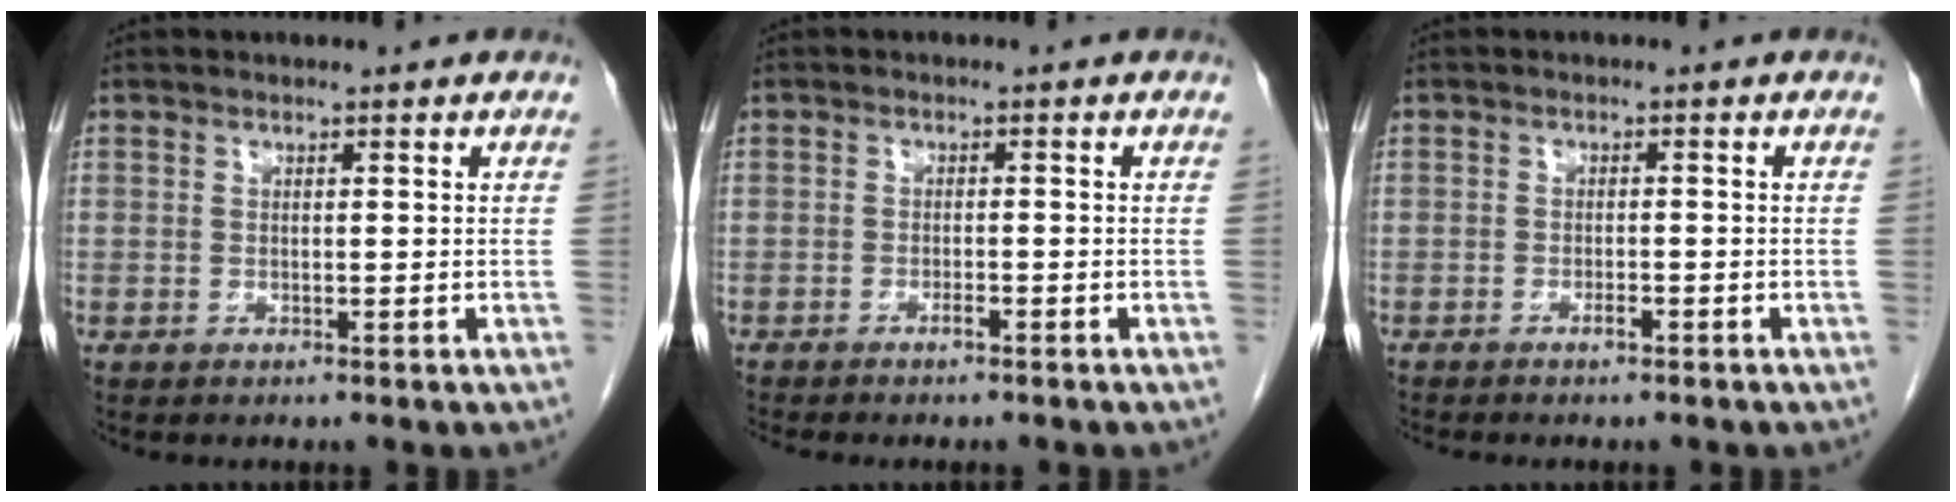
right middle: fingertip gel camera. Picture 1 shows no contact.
{"total": 1.8, "force": [-1.5, 0.0, 1.0], "torque": [-0.020, -0.003, -0.022]}
{"total": 1.3, "force": [-1.1, 0.1, 0.8], "torque": [-0.021, -0.001, -0.017]}